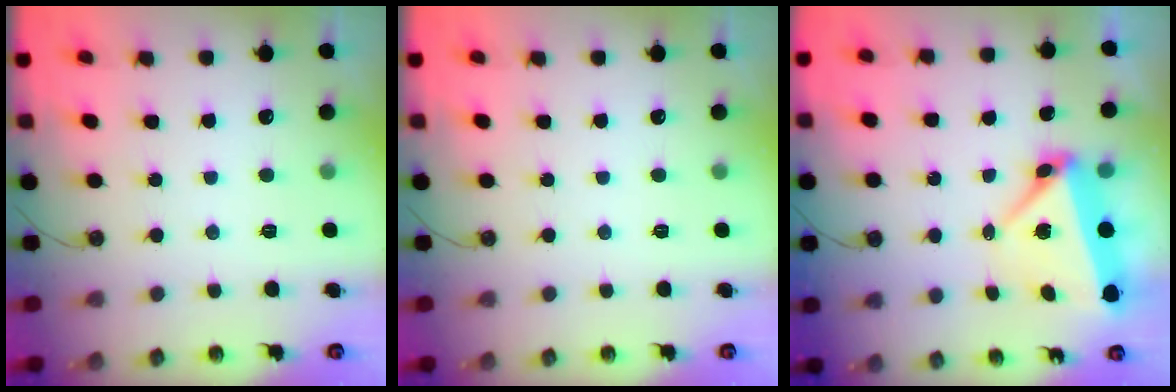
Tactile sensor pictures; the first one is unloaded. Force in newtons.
{"total": 0.0}
{"total": 7.2, "press": 7.2, "slide": 0.8}